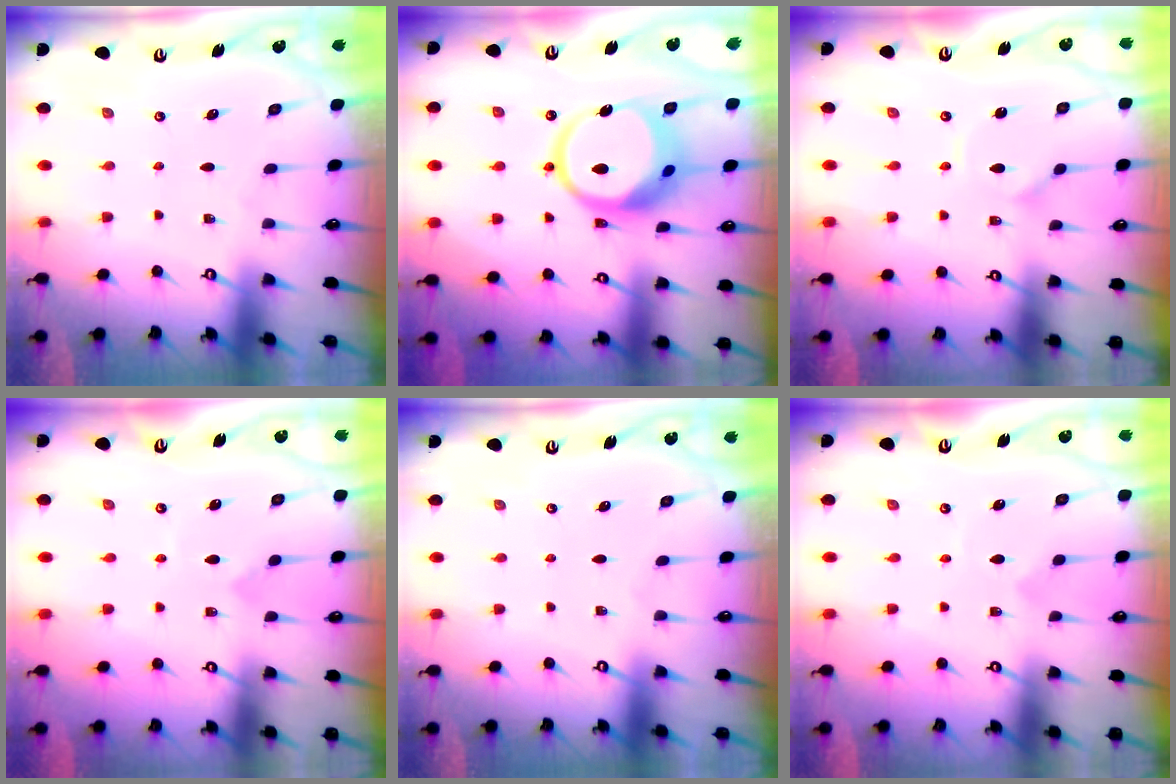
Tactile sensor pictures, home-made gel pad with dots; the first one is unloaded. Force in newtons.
{"total": 15.1, "press": 15.0, "slide": 1.7}
{"total": 2.1, "press": 2.1, "slide": 0.1}
{"total": 2.7, "press": 2.6, "slide": 0.5}
{"total": 0.0}
{"total": 0.6, "press": 0.6, "slide": 0.0}